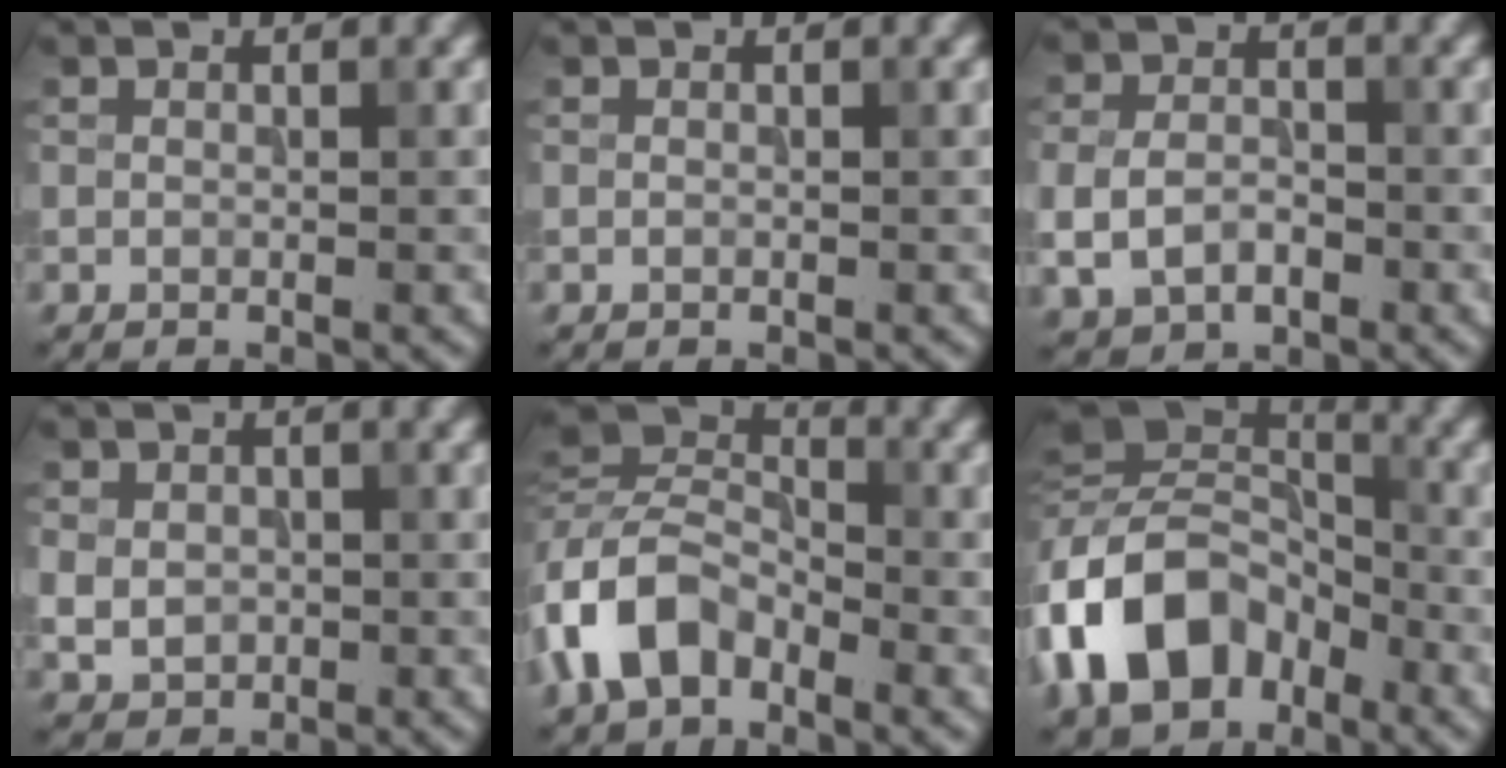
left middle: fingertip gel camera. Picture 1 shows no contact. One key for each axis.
{"total": 0.0}
{"total": 3.6, "fx": -1.0, "fy": 2.6, "fz": 2.3, "tx": -0.050, "ty": -0.005, "tz": -0.021}
{"total": 2.9, "fx": -0.2, "fy": 2.5, "fz": 1.5, "tx": -0.028, "ty": -0.006, "tz": -0.003}
{"total": 7.3, "fx": -3.7, "fy": 4.5, "fz": 4.3, "tx": -0.087, "ty": 0.011, "tz": -0.087}
{"total": 11.3, "fx": -4.6, "fy": 7.6, "fz": 7.0, "tx": -0.137, "ty": 0.008, "tz": -0.102}